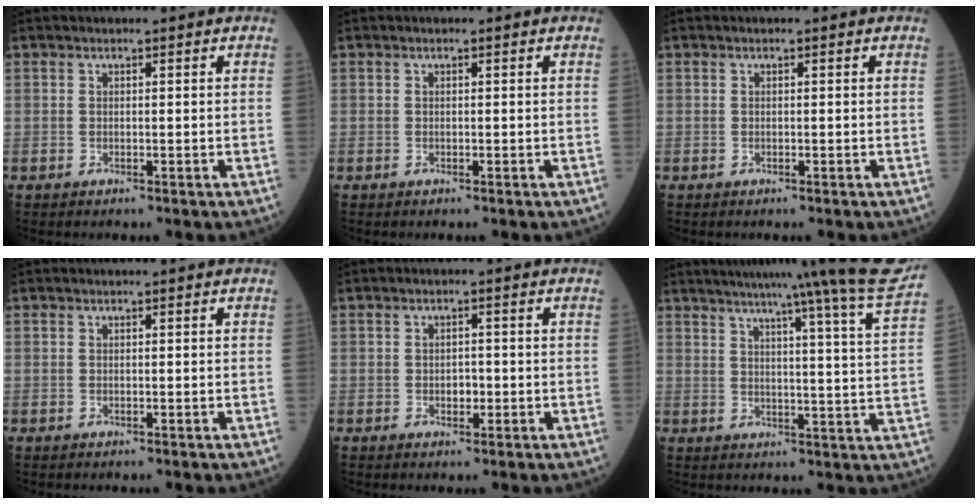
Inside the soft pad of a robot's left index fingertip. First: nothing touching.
{"total": 0.0}
{"total": 0.0}
{"total": 0.0}
{"total": 1.9, "force": [-0.5, 1.2, 1.4], "torque": [-0.019, 0.004, -0.005]}
{"total": 16.7, "force": [14.3, -3.3, 7.9], "torque": [-0.117, -0.066, 0.167]}